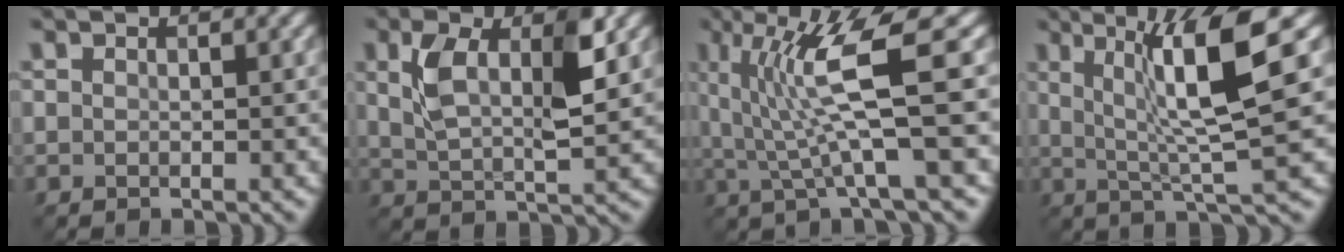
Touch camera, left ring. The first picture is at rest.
{"total": 5.6, "force": [1.7, 2.0, 4.9], "torque": [-0.104, 0.001, 0.032]}
{"total": 7.1, "force": [1.2, 1.0, 6.9], "torque": [-0.134, -0.002, 0.024]}
{"total": 8.6, "force": [2.4, 1.3, 8.1], "torque": [-0.129, 0.001, 0.042]}